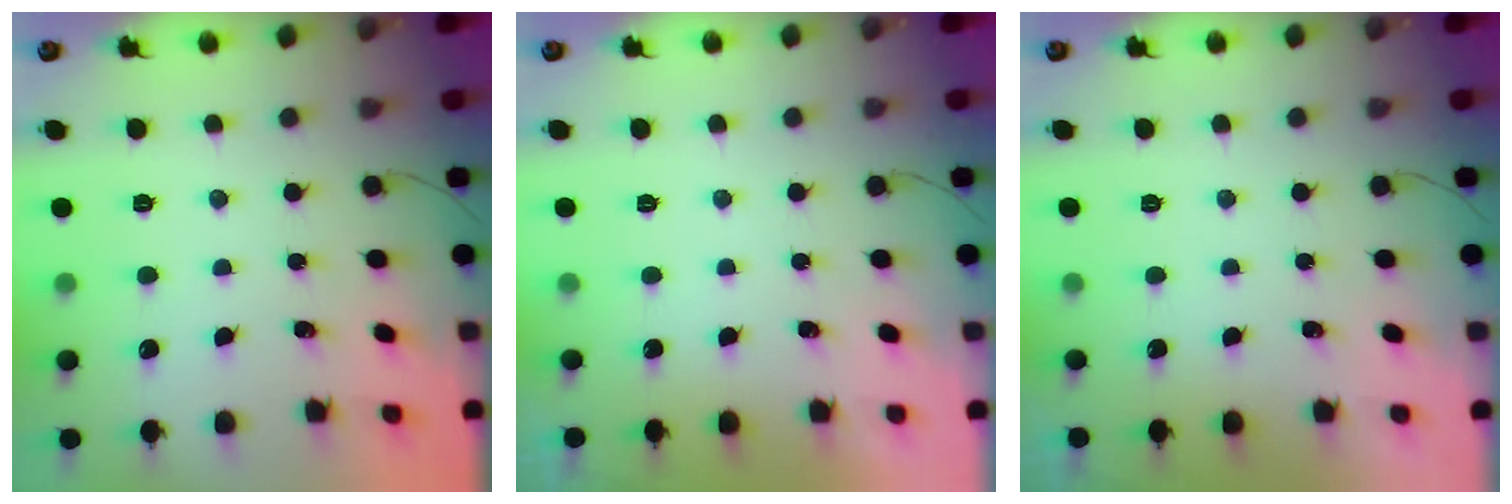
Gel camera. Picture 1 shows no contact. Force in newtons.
{"total": 0.0}
{"total": 0.0}